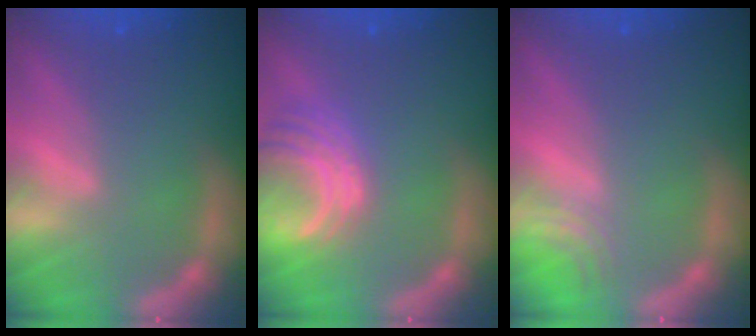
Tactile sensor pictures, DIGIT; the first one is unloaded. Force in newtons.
{"total": 6.0}
{"total": 2.0}